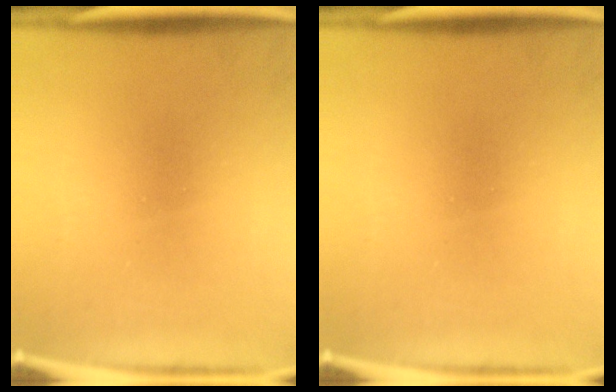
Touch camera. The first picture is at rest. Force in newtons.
{"total": 0.0}